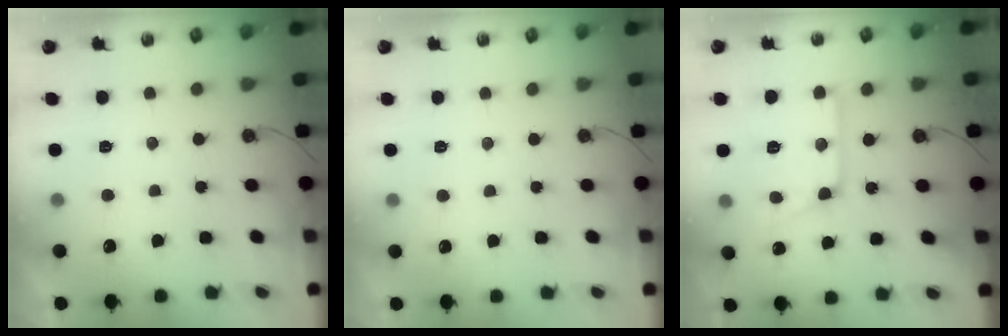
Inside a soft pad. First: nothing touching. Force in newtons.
{"total": 2.0, "press": 1.9, "slide": 0.5}
{"total": 13.5, "press": 13.4, "slide": 1.4}